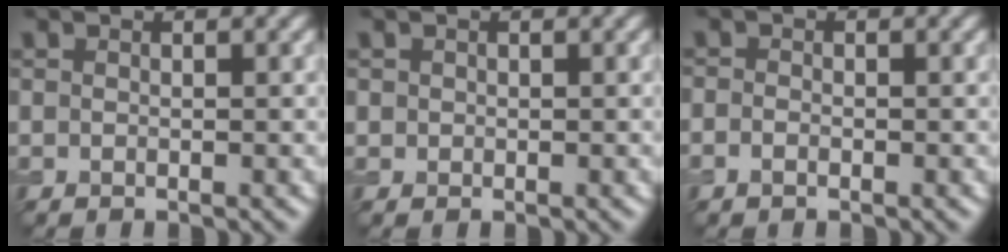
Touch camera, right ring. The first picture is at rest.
{"total": 0.6, "force": [0.2, 0.6, 0.0], "torque": [0.006, -0.002, 0.003]}
{"total": 1.0, "force": [-0.5, 0.7, 0.6], "torque": [-0.008, -0.002, -0.011]}